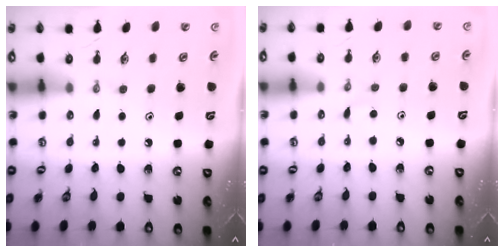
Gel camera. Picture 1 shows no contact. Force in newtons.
{"total": 2.1, "press": 2.1, "slide": 0.3}